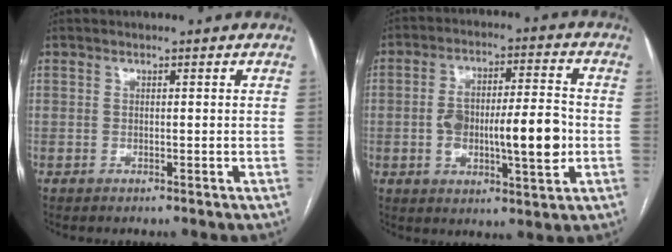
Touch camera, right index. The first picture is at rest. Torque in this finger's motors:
{"motor_torque": [0.47, 0.04, 0.34, 0.10]}